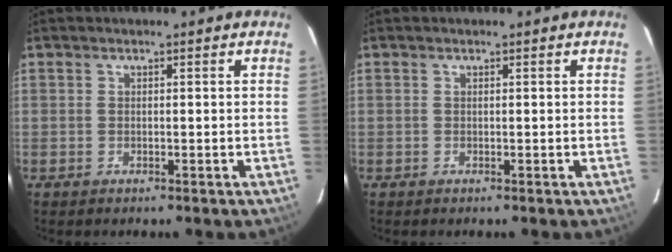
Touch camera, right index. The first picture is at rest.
{"total": 0.0}